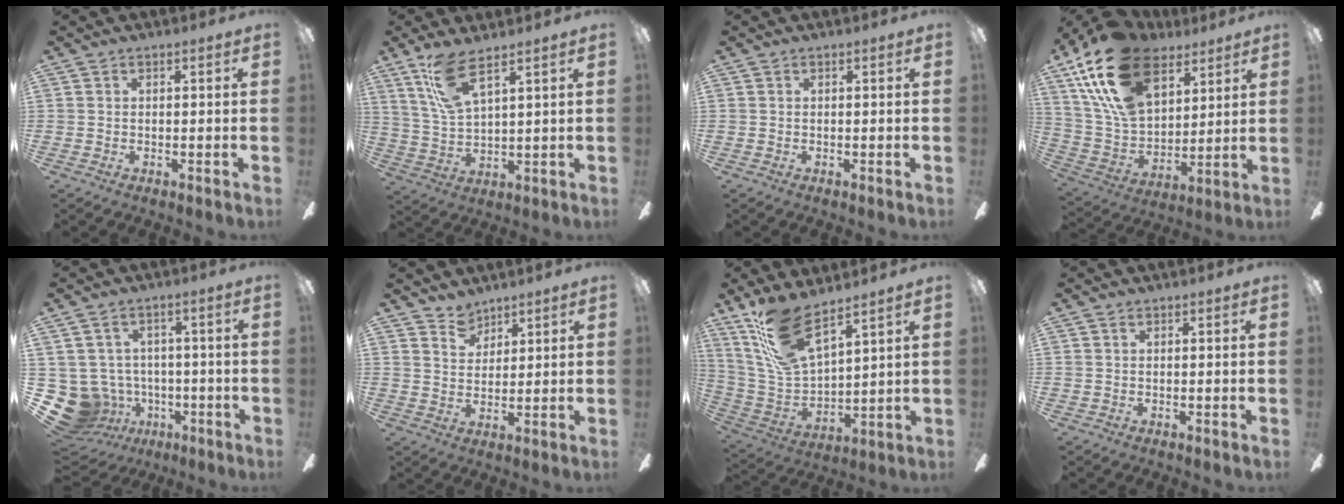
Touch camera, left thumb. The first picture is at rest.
{"total": 10.2, "force": [6.7, 2.8, 7.2], "torque": [-0.152, -0.014, 0.125]}
{"total": 0.0}
{"total": 22.9, "force": [12.9, 13.3, 13.5], "torque": [-0.284, -0.049, 0.231]}
{"total": 11.4, "force": [-3.6, 10.1, 3.9], "torque": [-0.125, 0.011, -0.053]}
{"total": 4.8, "force": [4.2, 2.4, 0.2], "torque": [-0.003, -0.021, 0.078]}
{"total": 16.9, "force": [12.1, 5.7, 10.4], "torque": [-0.238, -0.057, 0.218]}
{"total": 0.0}